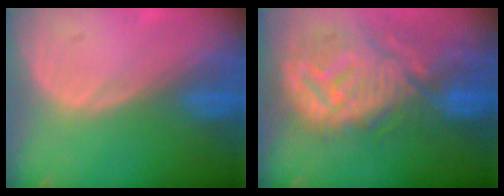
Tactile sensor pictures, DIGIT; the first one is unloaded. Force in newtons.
{"total": 12.1, "press": 10.9, "slide": 5.4}